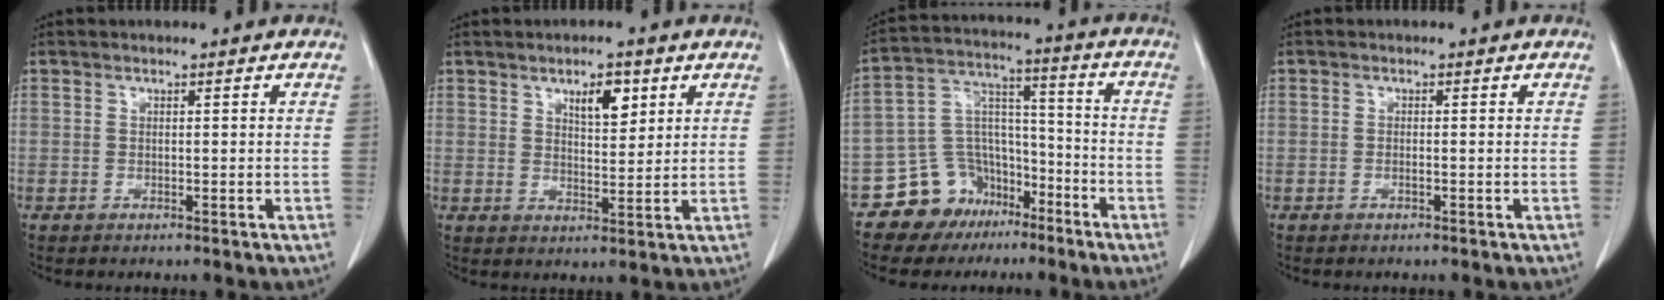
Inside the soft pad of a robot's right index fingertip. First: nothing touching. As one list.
[{"total": 5.1, "force": [2.6, 1.9, 3.9], "torque": [-0.066, -0.001, 0.046]}, {"total": 11.1, "force": [-7.2, 8.2, 2.1], "torque": [-0.040, 0.073, -0.114]}, {"total": 0.6, "force": [-0.3, 0.1, 0.5], "torque": [-0.011, 0.001, -0.005]}]